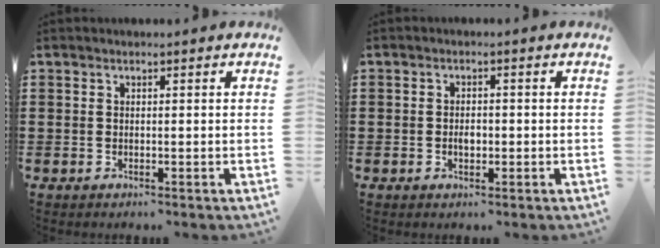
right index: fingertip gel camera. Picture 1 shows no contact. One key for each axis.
{"total": 1.7, "fx": -0.3, "fy": 1.0, "fz": 1.4, "tx": -0.027, "ty": 0.002, "tz": -0.005}